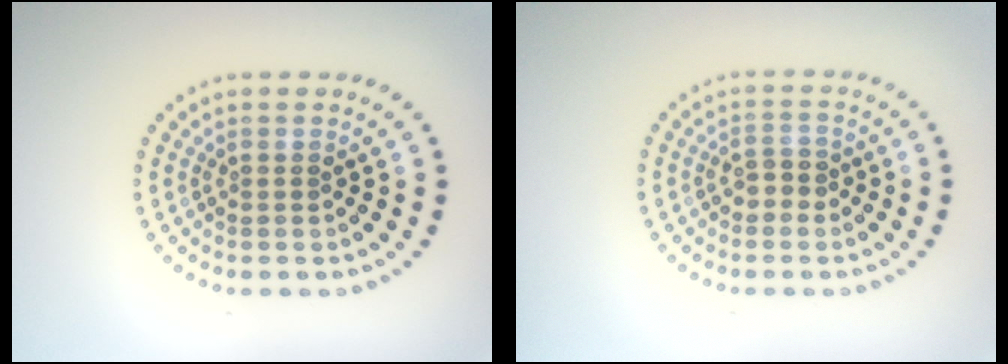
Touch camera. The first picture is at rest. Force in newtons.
{"total": 1.7, "press": 1.6, "slide": 0.6}